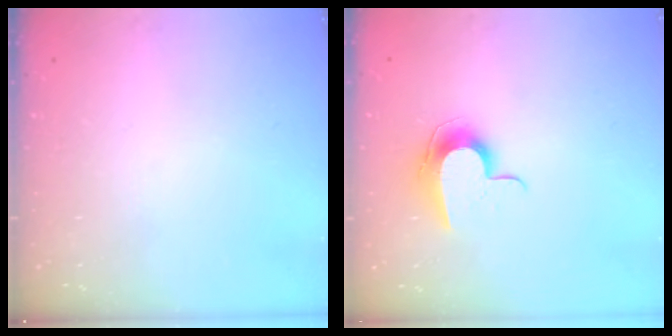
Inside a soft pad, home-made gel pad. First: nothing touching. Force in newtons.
{"total": 10.1, "press": 10.1, "slide": 0.6}